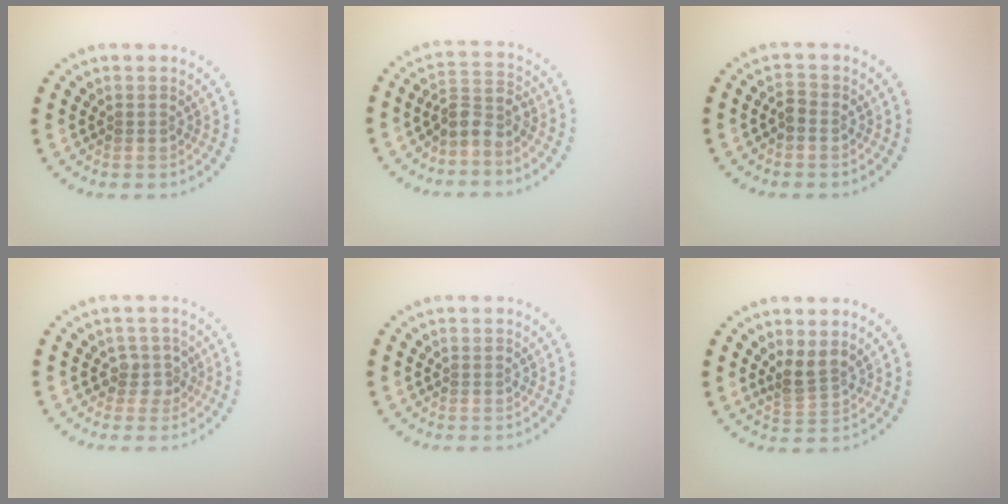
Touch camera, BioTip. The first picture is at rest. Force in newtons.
{"total": 2.7, "press": 2.1, "slide": 1.7}
{"total": 1.0, "press": 1.0, "slide": 0.3}
{"total": 1.7, "press": 1.2, "slide": 1.1}
{"total": 0.0}
{"total": 2.3, "press": 1.7, "slide": 1.6}